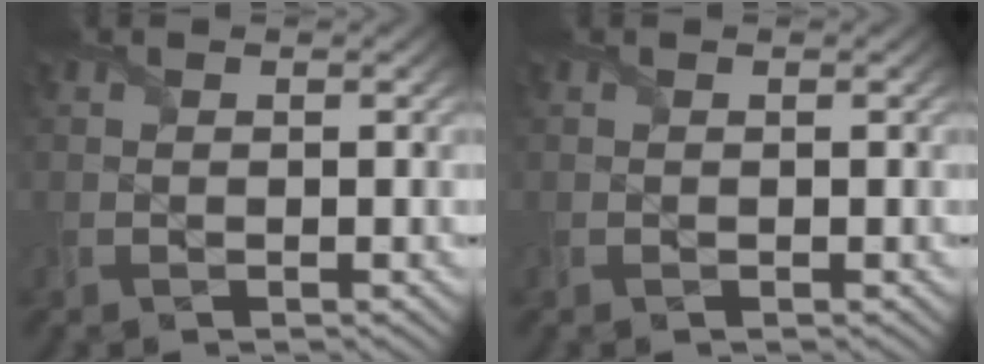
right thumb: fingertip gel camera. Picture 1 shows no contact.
{"total": 0.0}